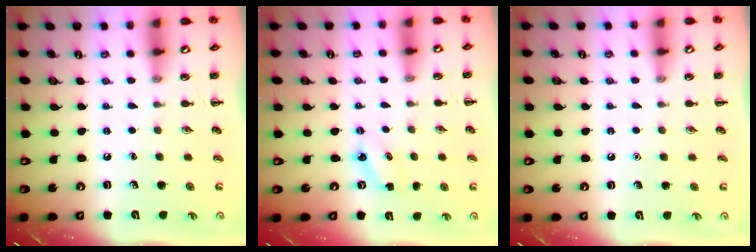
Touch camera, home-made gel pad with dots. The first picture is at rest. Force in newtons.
{"total": 2.9, "press": 2.8, "slide": 0.7}
{"total": 1.6, "press": 1.6, "slide": 0.1}